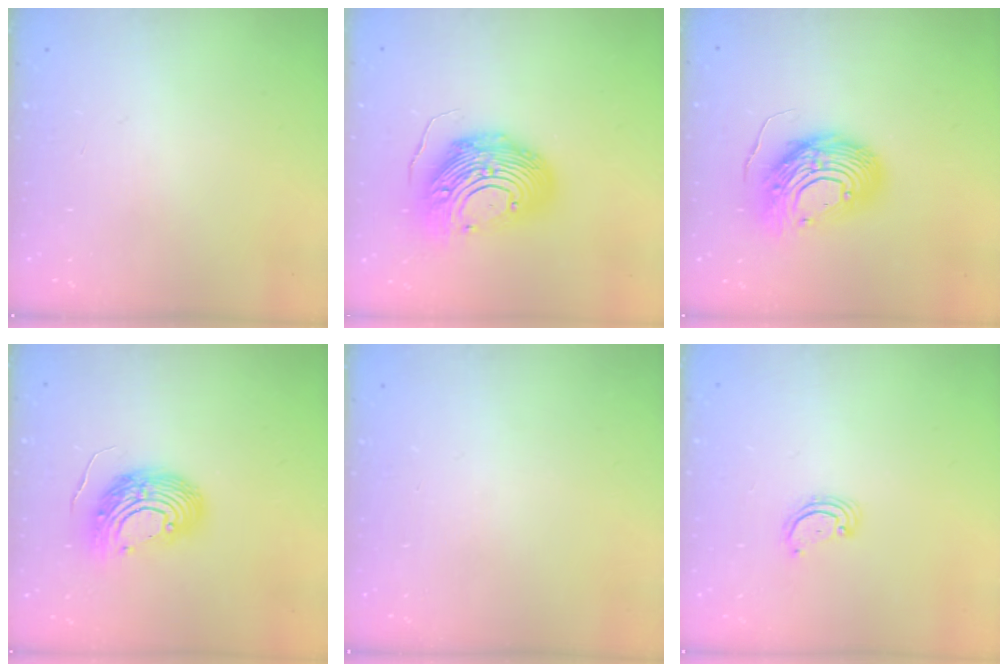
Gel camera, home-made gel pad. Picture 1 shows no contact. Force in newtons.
{"total": 18.1, "press": 18.0, "slide": 1.6}
{"total": 14.3, "press": 14.3, "slide": 1.4}
{"total": 13.3, "press": 13.1, "slide": 2.3}
{"total": 0.0}
{"total": 2.8, "press": 2.8, "slide": 0.2}